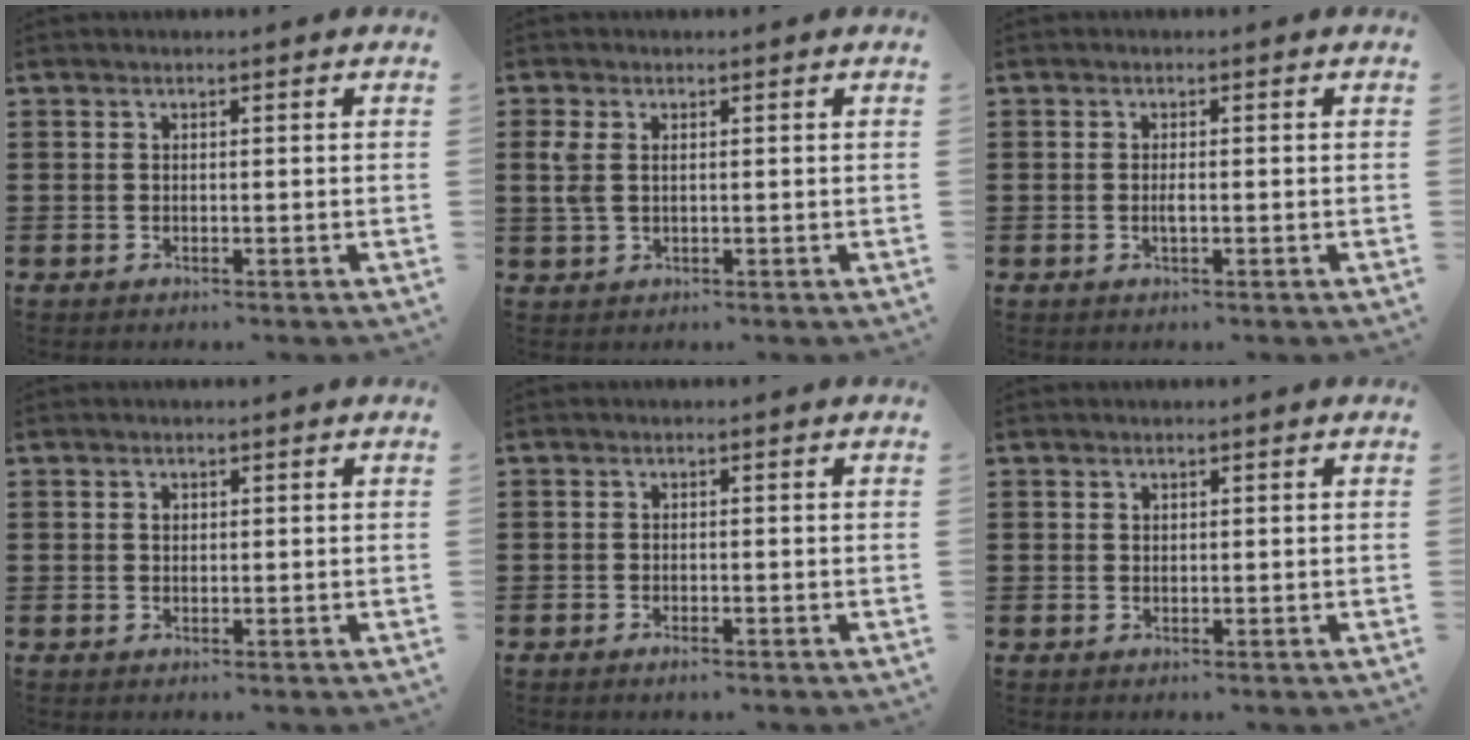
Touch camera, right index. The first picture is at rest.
{"total": 2.7, "force": [0.6, 1.5, 2.1], "torque": [-0.052, 0.005, 0.008]}
{"total": 1.3, "force": [-0.3, 0.4, 1.3], "torque": [-0.032, -0.003, -0.008]}
{"total": 0.8, "force": [0.3, 0.6, 0.4], "torque": [-0.010, 0.004, 0.005]}
{"total": 0.8, "force": [-0.7, 0.1, 0.4], "torque": [-0.012, -0.008, -0.011]}
{"total": 0.6, "force": [0.4, 0.5, 0.1], "torque": [-0.002, 0.002, 0.008]}